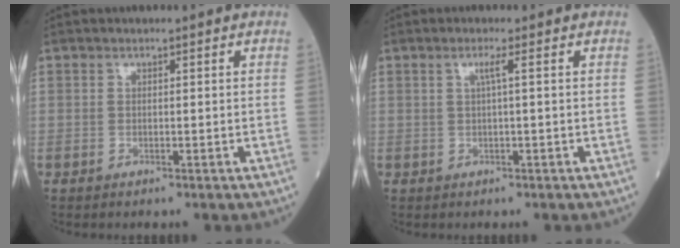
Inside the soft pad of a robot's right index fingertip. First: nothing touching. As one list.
[{"total": 1.4, "force": [0.3, -0.4, 1.3], "torque": [-0.028, 0.001, 0.006]}]